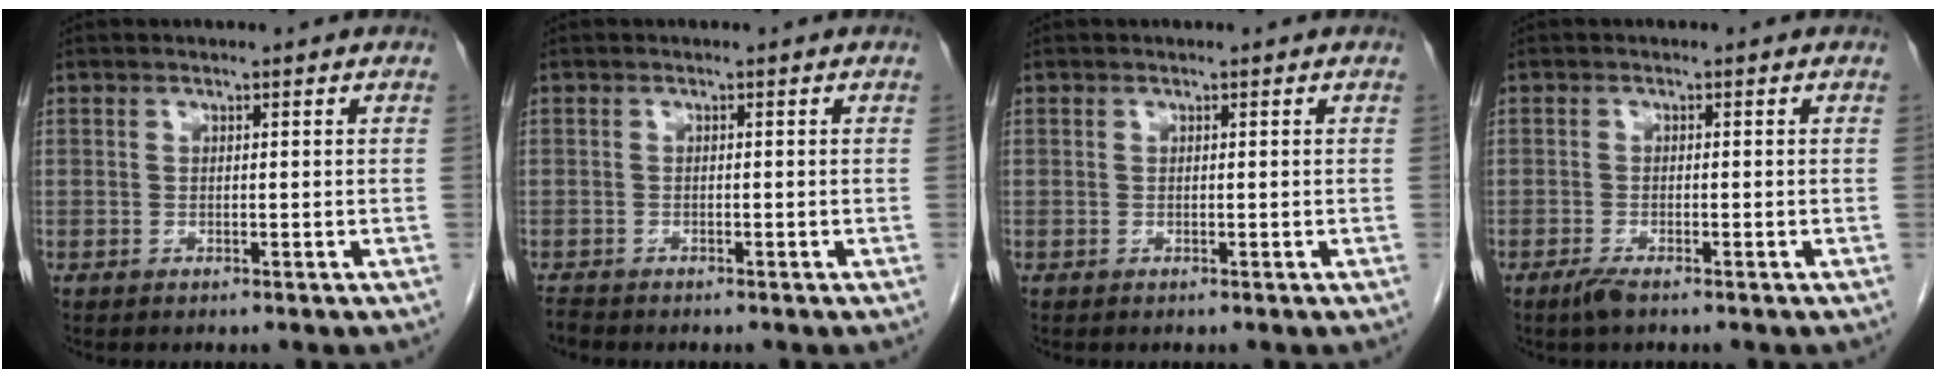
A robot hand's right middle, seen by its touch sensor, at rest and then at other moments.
{"total": 1.2, "force": [-1.2, 0.2, 0.1], "torque": [-0.009, -0.005, -0.022]}
{"total": 0.0}
{"total": 1.8, "force": [-1.3, 0.2, 1.2], "torque": [-0.026, -0.005, -0.022]}